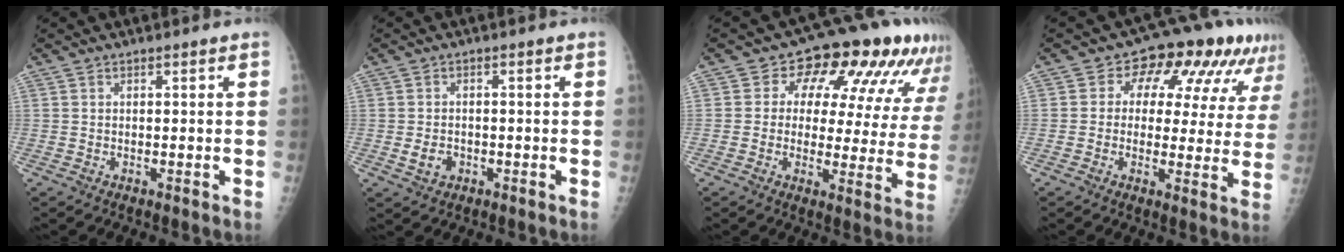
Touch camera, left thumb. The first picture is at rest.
{"total": 2.8, "force": [-1.0, 2.3, 1.3], "torque": [-0.017, 0.002, -0.012]}
{"total": 17.3, "force": [9.3, 9.3, 11.2], "torque": [-0.097, -0.017, 0.104]}
{"total": 14.0, "force": [6.5, 8.6, 9.0], "torque": [-0.068, 0.004, 0.074]}